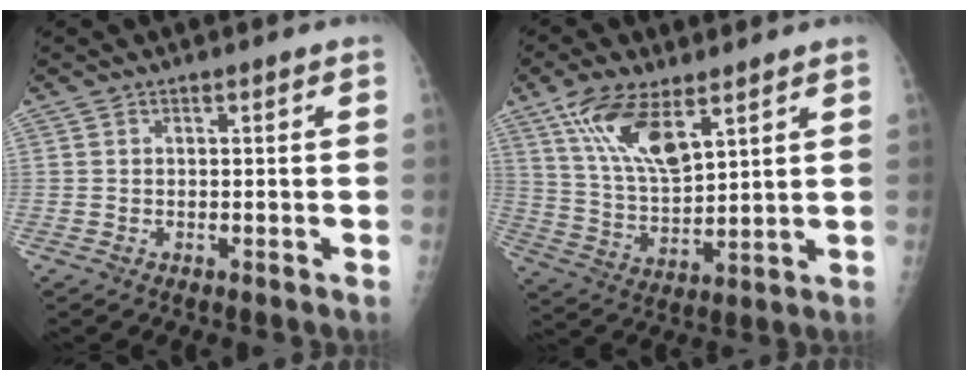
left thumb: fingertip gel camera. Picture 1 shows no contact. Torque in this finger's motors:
{"motor_torque": [1.48, 1.19, 0.88, -0.57, 0.10]}